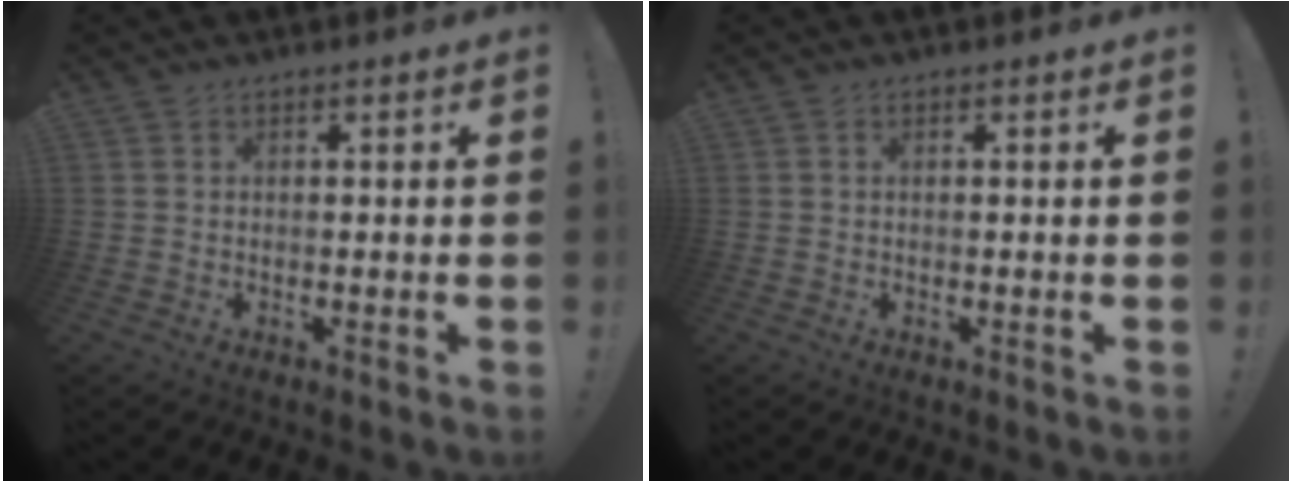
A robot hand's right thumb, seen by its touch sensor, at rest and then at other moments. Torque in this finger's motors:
{"motor_torque": [0.04, -0.10, -0.13, 0.06, 0.01]}